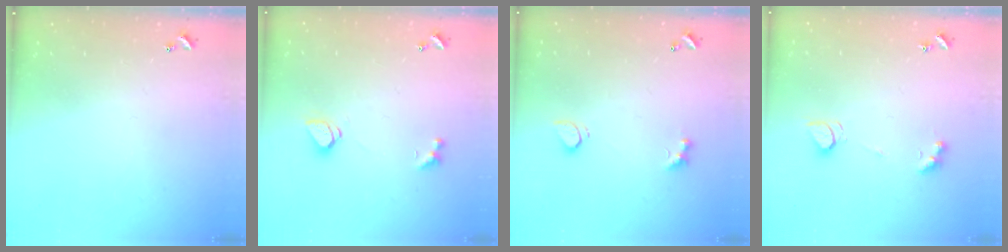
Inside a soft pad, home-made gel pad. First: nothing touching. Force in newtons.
{"total": 1.6, "press": 1.6, "slide": 0.5}
{"total": 3.0, "press": 2.7, "slide": 1.1}
{"total": 2.2, "press": 2.2, "slide": 0.4}